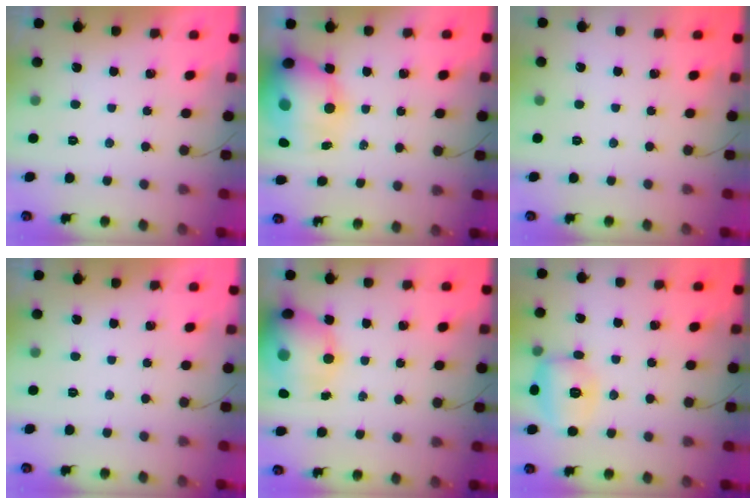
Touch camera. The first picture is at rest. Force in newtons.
{"total": 15.6, "press": 15.1, "slide": 3.9}
{"total": 0.0}
{"total": 0.0}
{"total": 19.3, "press": 18.8, "slide": 4.2}
{"total": 10.4, "press": 10.2, "slide": 1.7}